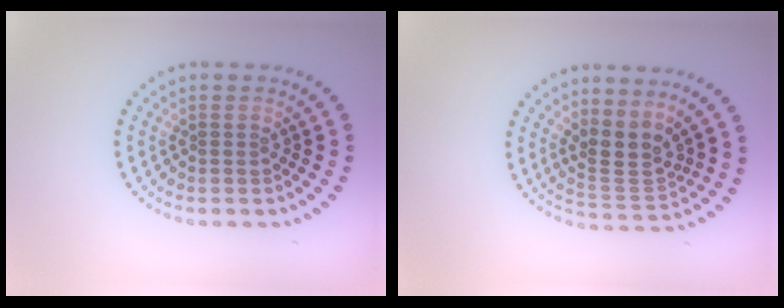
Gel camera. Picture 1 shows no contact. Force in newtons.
{"total": 3.1, "press": 2.4, "slide": 2.0}